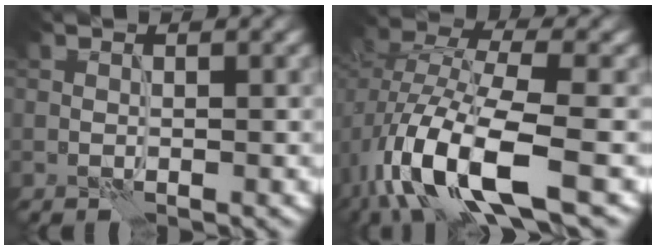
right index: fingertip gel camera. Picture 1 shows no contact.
{"total": 11.2, "force": [-5.3, 4.5, 8.7], "torque": [-0.181, -0.009, -0.099]}